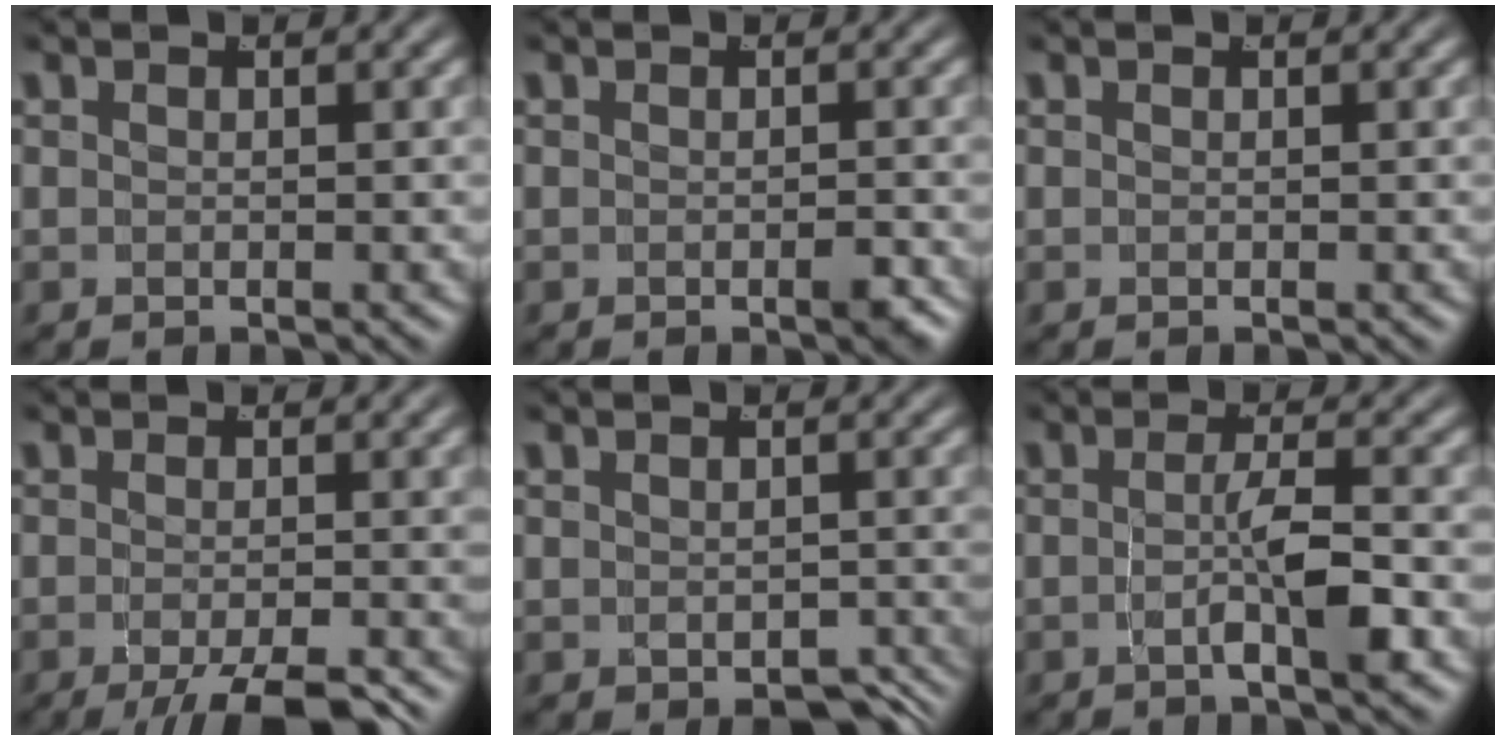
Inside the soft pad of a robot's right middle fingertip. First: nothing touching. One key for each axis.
{"total": 1.0, "fx": -0.6, "fy": 0.3, "fz": 0.8, "tx": -0.011, "ty": 0.001, "tz": -0.012}
{"total": 0.0}
{"total": 6.4, "fx": -4.5, "fy": 1.7, "fz": 4.2, "tx": -0.056, "ty": -0.020, "tz": -0.057}
{"total": 3.4, "fx": -2.3, "fy": 1.3, "fz": 2.2, "tx": -0.021, "ty": -0.019, "tz": -0.022}
{"total": 3.5, "fx": -1.3, "fy": 0.2, "fz": 3.2, "tx": -0.047, "ty": -0.001, "tz": -0.020}